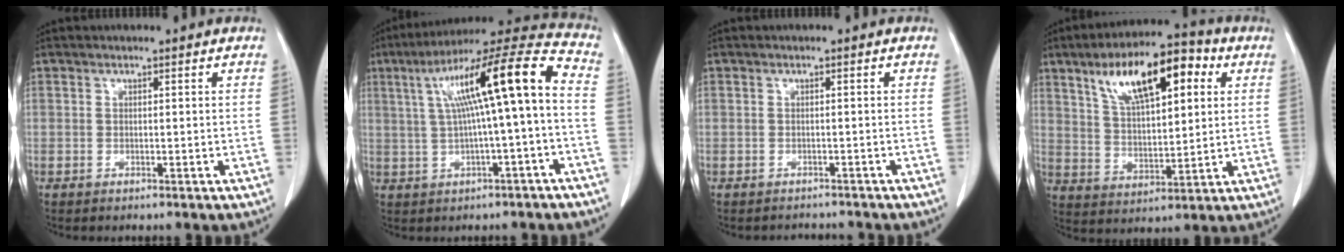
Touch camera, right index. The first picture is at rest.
{"total": 16.3, "force": [1.2, 1.4, 16.2], "torque": [-0.262, 0.047, 0.022]}
{"total": 3.4, "force": [-2.8, 1.9, 0.0], "torque": [-0.005, 0.008, -0.039]}
{"total": 16.3, "force": [7.1, 5.9, 13.4], "torque": [-0.225, 0.032, 0.122]}